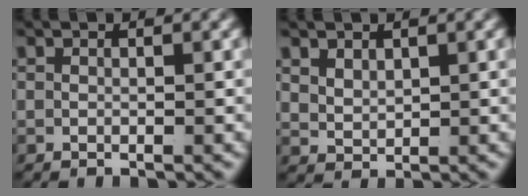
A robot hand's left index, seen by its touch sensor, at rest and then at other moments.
{"total": 1.9, "force": [1.3, 1.0, 0.9], "torque": [-0.026, -0.013, 0.040]}